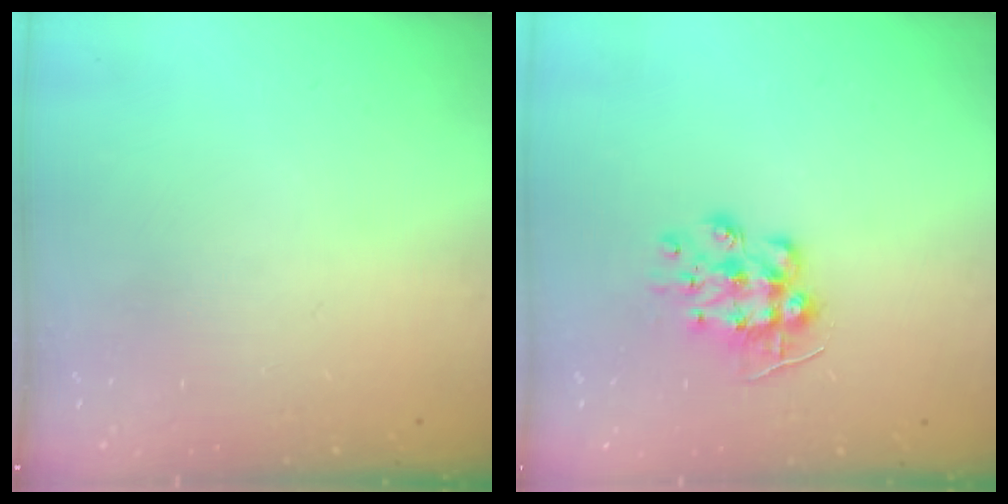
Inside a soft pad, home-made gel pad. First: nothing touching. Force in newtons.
{"total": 9.4, "press": 9.4, "slide": 0.6}